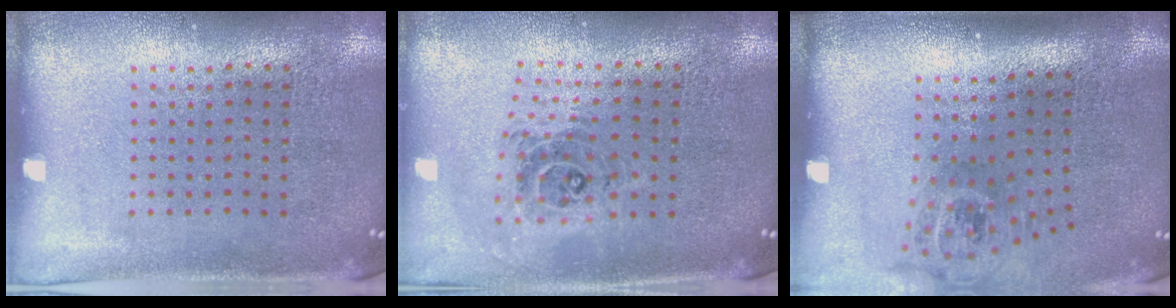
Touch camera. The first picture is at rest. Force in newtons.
{"total": 0.9, "press": 0.9, "slide": 0.1}
{"total": 1.9, "press": 1.4, "slide": 1.3}